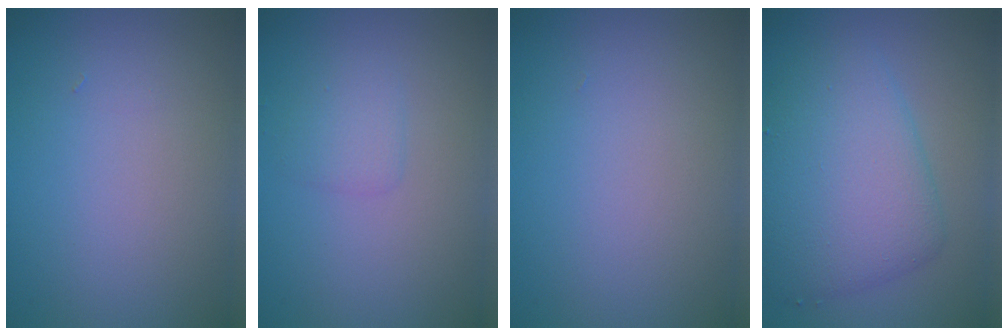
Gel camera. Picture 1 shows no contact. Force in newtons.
{"total": 1.3, "press": 1.3, "slide": 0.1}
{"total": 0.0}
{"total": 6.5, "press": 6.5, "slide": 0.0}